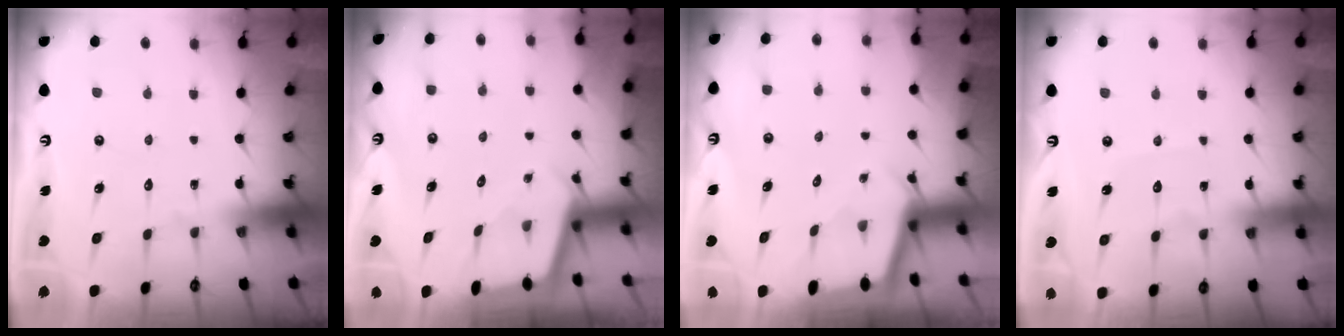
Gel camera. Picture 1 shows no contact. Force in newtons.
{"total": 1.9, "press": 1.9, "slide": 0.2}
{"total": 2.1, "press": 2.1, "slide": 0.1}
{"total": 4.6, "press": 4.6, "slide": 0.4}